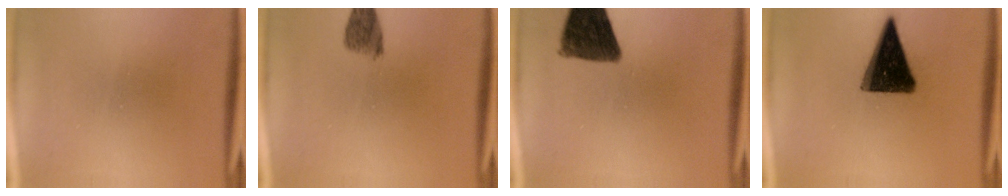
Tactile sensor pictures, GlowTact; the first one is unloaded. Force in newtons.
{"total": 3.9}
{"total": 11.4}
{"total": 14.2}